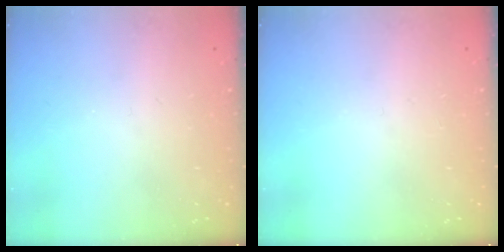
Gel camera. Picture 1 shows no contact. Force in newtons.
{"total": 0.0}